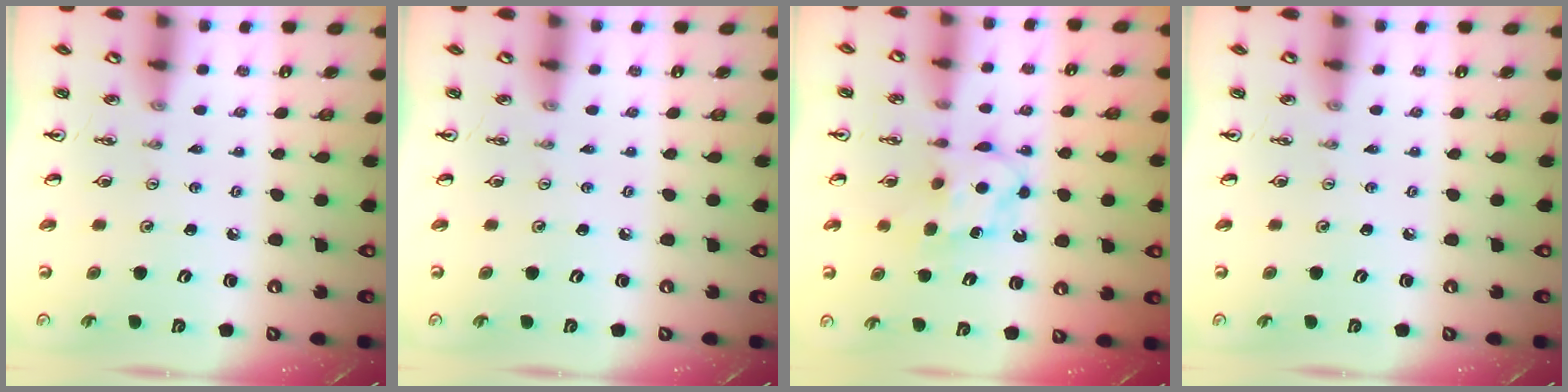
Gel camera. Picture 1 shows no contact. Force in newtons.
{"total": 0.0}
{"total": 6.7, "press": 6.7, "slide": 0.3}
{"total": 0.0}